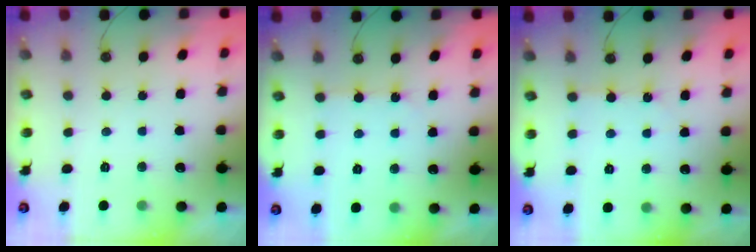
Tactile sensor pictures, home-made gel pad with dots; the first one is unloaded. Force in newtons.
{"total": 2.9, "press": 2.9, "slide": 0.5}
{"total": 2.7, "press": 2.7, "slide": 0.4}